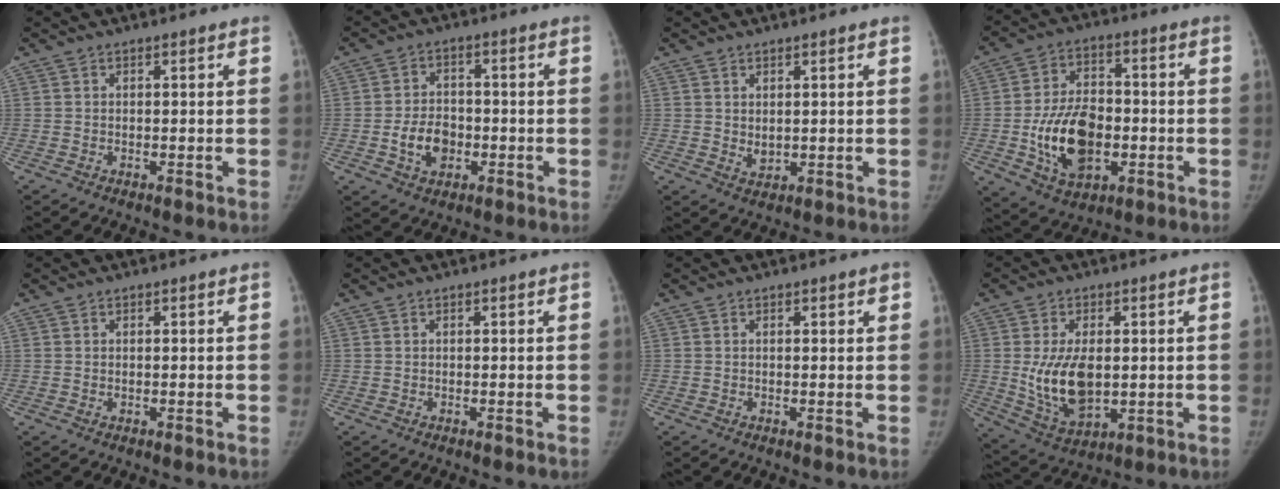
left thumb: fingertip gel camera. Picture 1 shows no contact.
{"total": 7.3, "force": [-2.0, 5.4, 4.5], "torque": [-0.058, 0.015, -0.033]}
{"total": 2.2, "force": [0.5, 1.4, 1.5], "torque": [-0.018, -0.010, 0.017]}
{"total": 15.7, "force": [-3.0, 10.1, 11.6], "torque": [-0.175, 0.012, -0.043]}
{"total": 0.0}
{"total": 0.0}
{"total": 1.2, "force": [0.6, 0.5, 0.9], "torque": [-0.008, 0.000, 0.007]}
{"total": 12.4, "force": [0.2, 7.2, 10.2], "torque": [-0.172, -0.014, 0.022]}